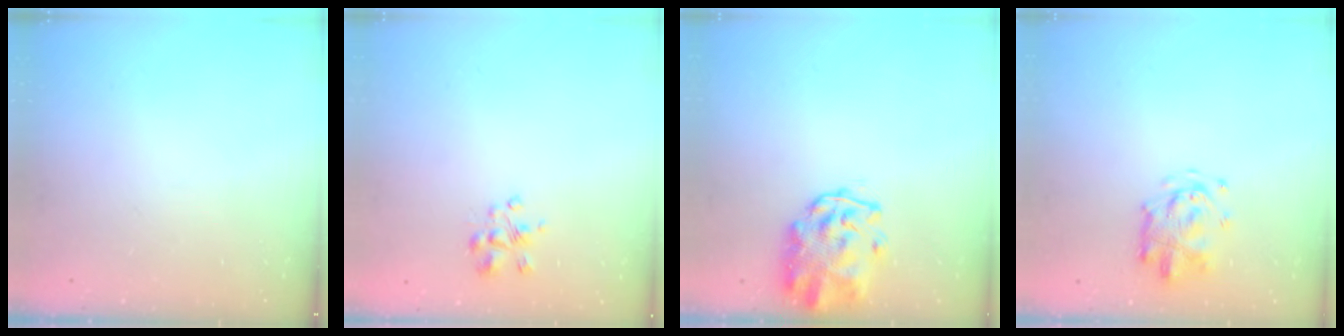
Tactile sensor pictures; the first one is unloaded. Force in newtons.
{"total": 3.2, "press": 3.2, "slide": 0.5}
{"total": 2.8, "press": 2.7, "slide": 0.7}
{"total": 3.5, "press": 3.5, "slide": 0.3}